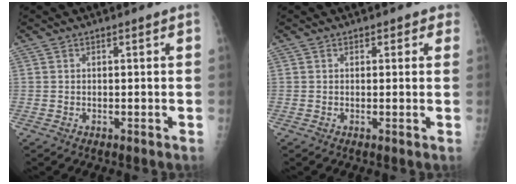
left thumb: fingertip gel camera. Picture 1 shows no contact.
{"total": 2.1, "force": [1.2, 1.5, 0.8], "torque": [0.023, -0.001, 0.004]}